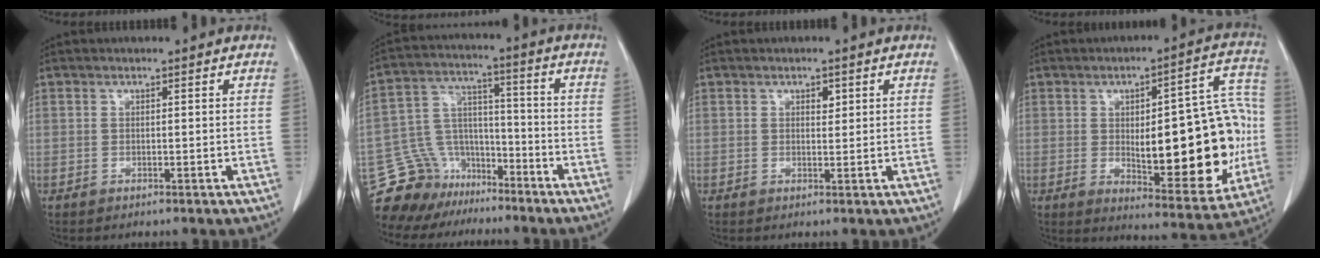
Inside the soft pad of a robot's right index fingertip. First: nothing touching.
{"total": 12.4, "force": [-9.8, 7.5, 1.4], "torque": [-0.041, 0.061, -0.168]}
{"total": 1.4, "force": [0.6, 0.8, 0.9], "torque": [-0.011, -0.002, 0.009]}
{"total": 21.9, "force": [-1.7, 7.2, 20.6], "torque": [-0.239, 0.020, -0.006]}